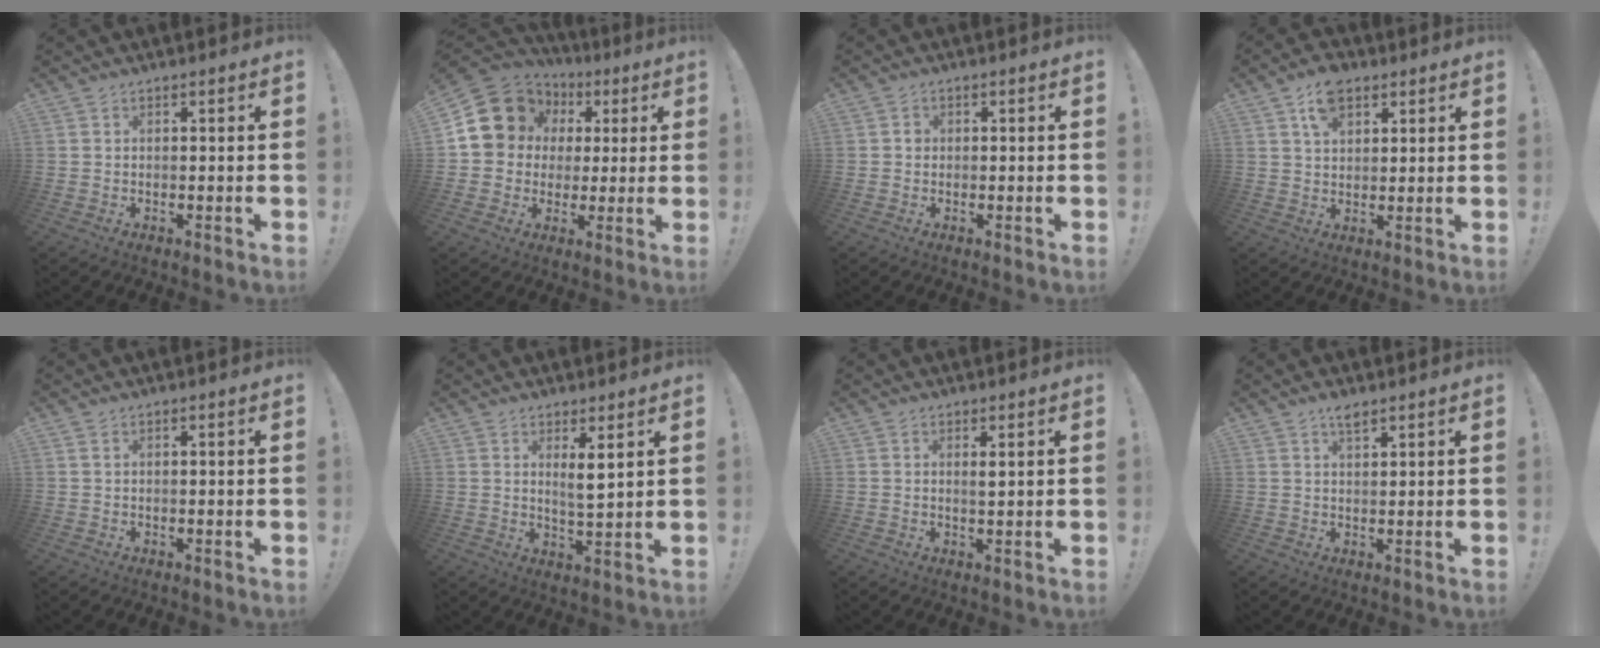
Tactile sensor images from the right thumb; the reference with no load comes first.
{"total": 15.7, "force": [5.1, 13.4, 6.4], "torque": [-0.099, -0.018, 0.113]}
{"total": 1.3, "force": [-0.2, 1.2, 0.5], "torque": [-0.002, 0.001, -0.005]}
{"total": 7.8, "force": [4.4, 4.9, 4.2], "torque": [-0.071, -0.006, 0.082]}
{"total": 0.8, "force": [0.4, 0.3, 0.7], "torque": [-0.008, -0.001, 0.006]}
{"total": 4.8, "force": [2.6, 0.5, 4.0], "torque": [-0.057, -0.021, 0.038]}
{"total": 1.4, "force": [0.6, 0.0, 1.3], "torque": [-0.013, -0.008, 0.007]}
{"total": 3.0, "force": [2.2, 1.0, 1.8], "torque": [-0.022, -0.010, 0.036]}